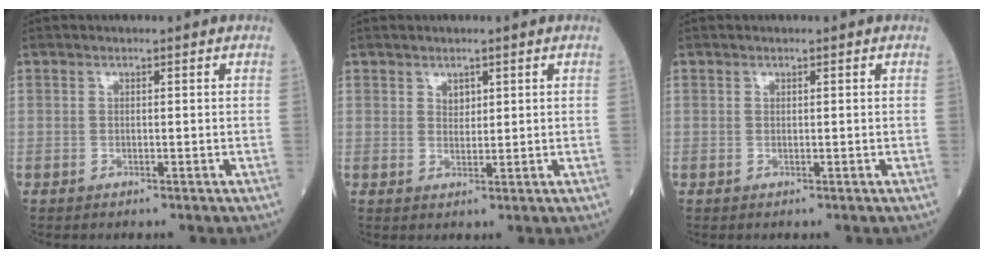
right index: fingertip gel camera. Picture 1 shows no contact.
{"total": 1.5, "force": [0.9, 0.9, 0.8], "torque": [-0.013, -0.002, 0.019]}
{"total": 0.0}